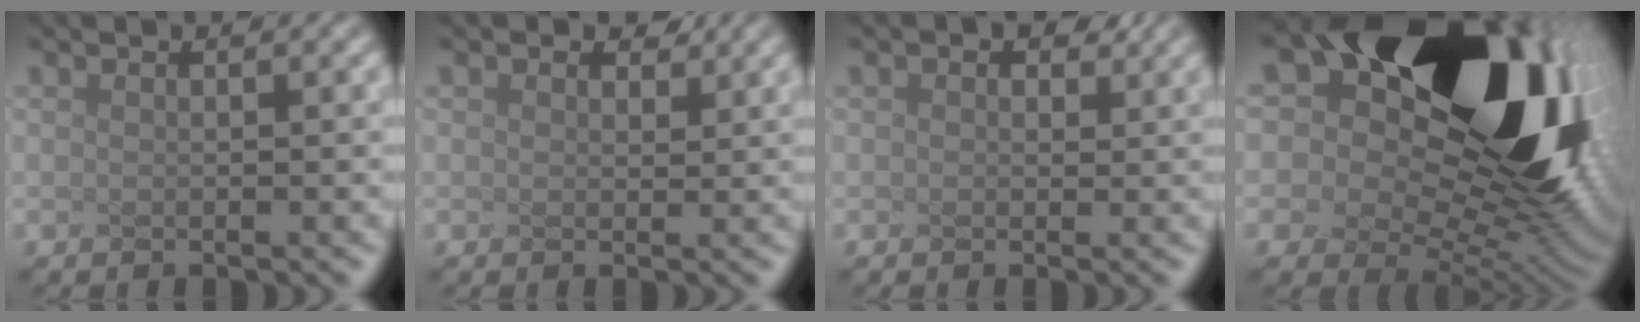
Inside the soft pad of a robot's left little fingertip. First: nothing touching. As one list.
[{"total": 0.9, "force": [0.7, -0.4, -0.5], "torque": [-0.011, -0.010, 0.027]}, {"total": 0.6, "force": [0.5, -0.1, 0.2], "torque": [-0.020, -0.013, 0.028]}, {"total": 19.6, "force": [7.9, 12.3, 13.1], "torque": [-0.224, 0.056, 0.180]}]